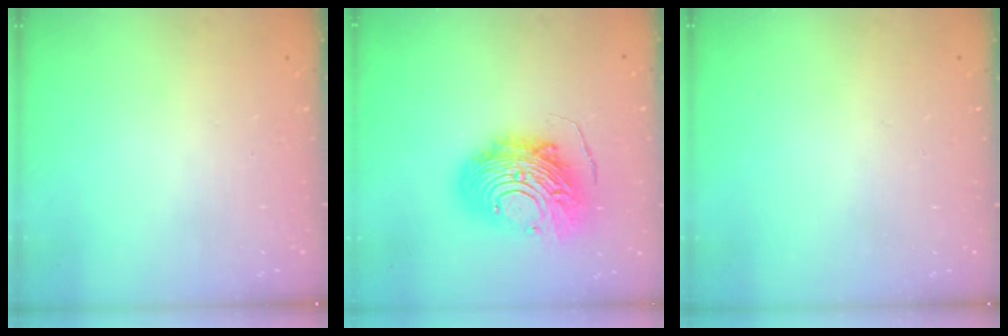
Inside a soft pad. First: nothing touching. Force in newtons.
{"total": 17.9, "press": 17.9, "slide": 1.5}
{"total": 0.0}